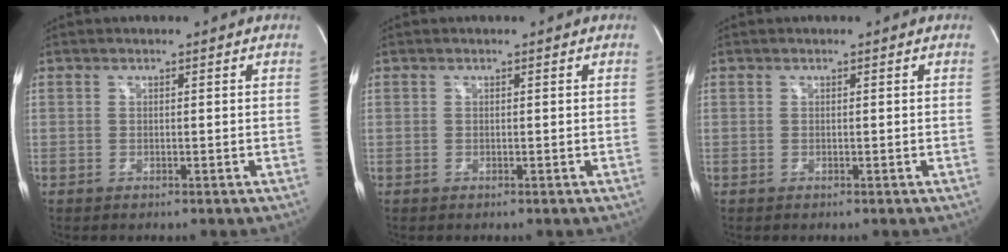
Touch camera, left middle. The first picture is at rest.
{"total": 0.0}
{"total": 0.0}